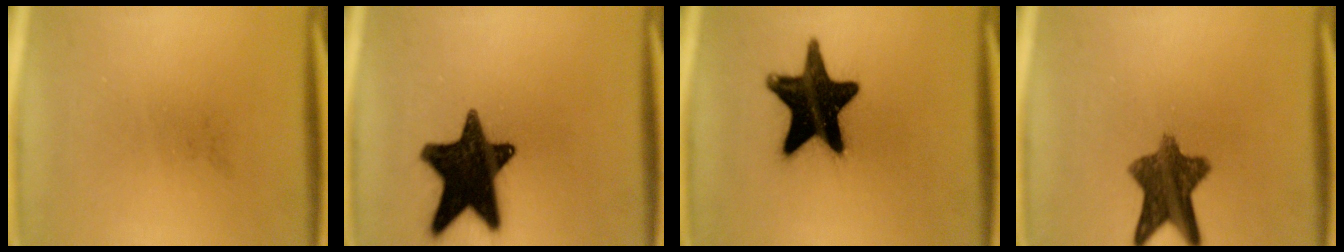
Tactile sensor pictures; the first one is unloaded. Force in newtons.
{"total": 17.7}
{"total": 18.5}
{"total": 9.6}